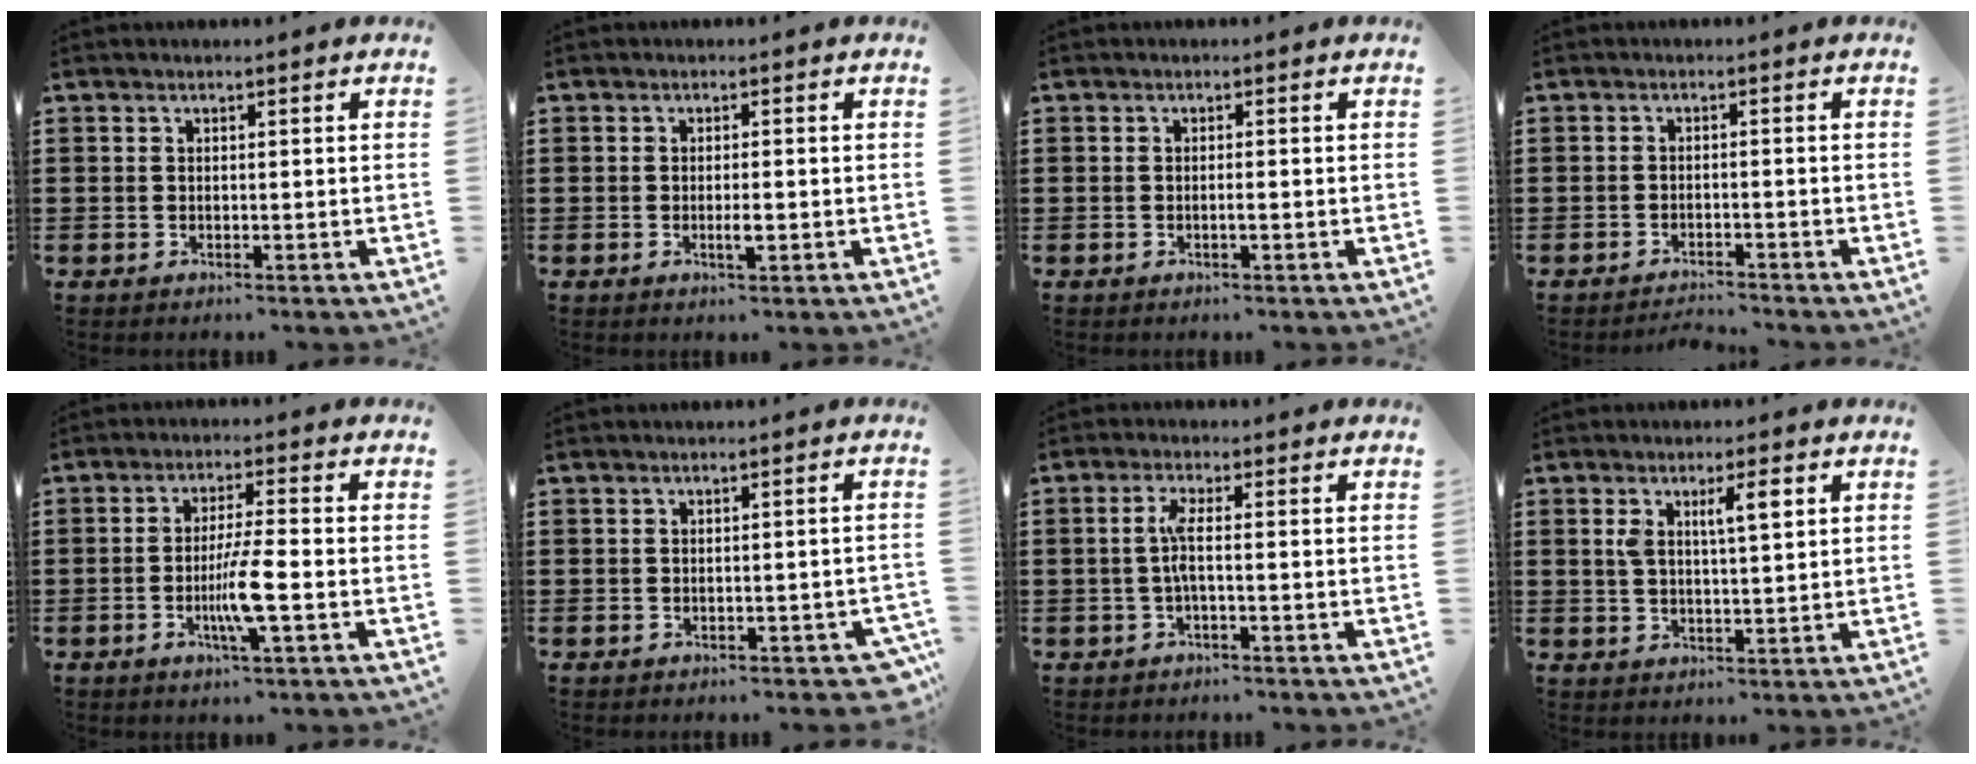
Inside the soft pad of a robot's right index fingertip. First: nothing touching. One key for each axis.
{"total": 2.1, "fx": -0.5, "fy": 0.3, "fz": 2.0, "tx": -0.034, "ty": -0.001, "tz": -0.009}
{"total": 0.9, "fx": -0.3, "fy": -0.1, "fz": 0.8, "tx": -0.014, "ty": -0.004, "tz": -0.005}
{"total": 1.7, "fx": -1.7, "fy": -0.1, "fz": 0.2, "tx": -0.007, "ty": 0.002, "tz": -0.036}
{"total": 6.5, "fx": -1.8, "fy": 0.2, "fz": 6.3, "tx": -0.118, "ty": -0.013, "tz": -0.036}
{"total": 1.4, "fx": -0.8, "fy": 0.5, "fz": 1.0, "tx": -0.021, "ty": -0.001, "tz": -0.017}
{"total": 3.3, "fx": -0.4, "fy": 0.2, "fz": 3.2, "tx": -0.069, "ty": -0.004, "tz": -0.014}
{"total": 4.8, "fx": 1.7, "fy": 1.2, "fz": 4.3, "tx": -0.081, "ty": 0.004, "tz": 0.024}